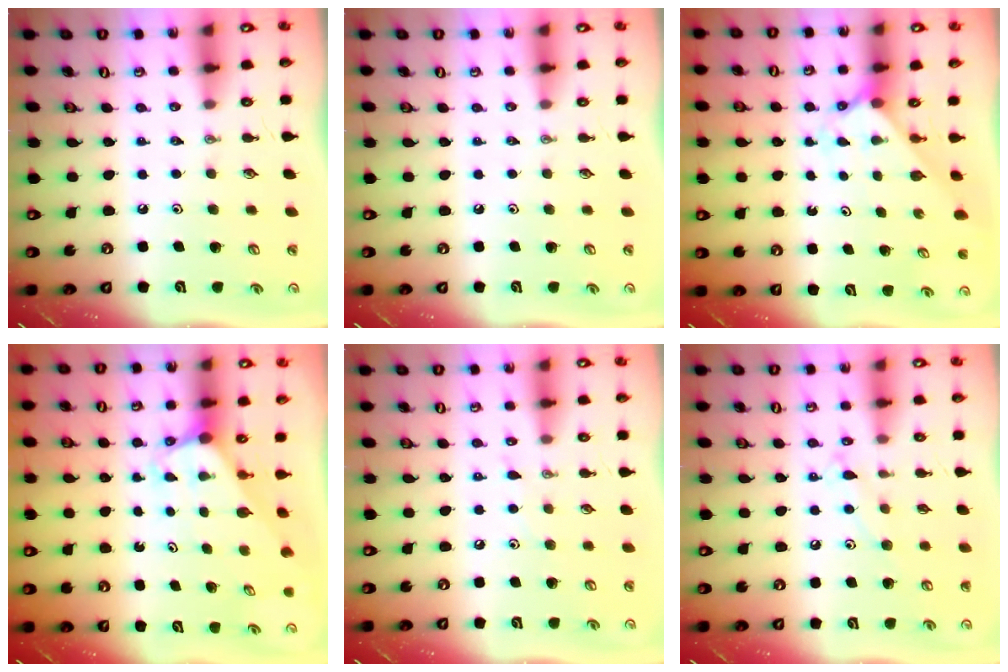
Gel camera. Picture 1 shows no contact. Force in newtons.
{"total": 0.0}
{"total": 2.5, "press": 2.5, "slide": 0.2}
{"total": 2.9, "press": 2.9, "slide": 0.1}
{"total": 4.4, "press": 4.3, "slide": 0.6}
{"total": 7.7, "press": 7.7, "slide": 0.5}